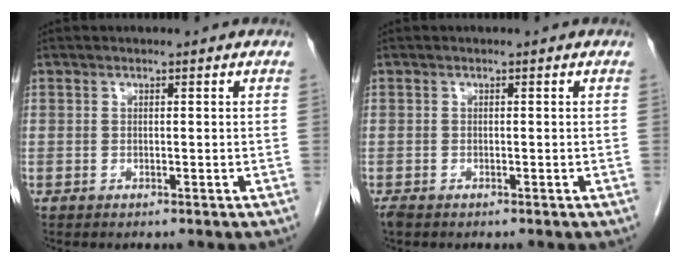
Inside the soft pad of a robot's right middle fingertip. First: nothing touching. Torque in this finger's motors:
{"motor_torque": [0.19, 0.02, -0.01, 0.01]}